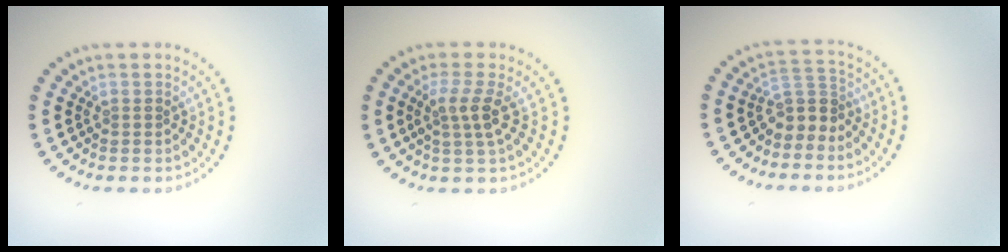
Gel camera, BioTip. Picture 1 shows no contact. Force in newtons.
{"total": 2.4, "press": 1.9, "slide": 1.5}
{"total": 2.8, "press": 2.0, "slide": 2.0}